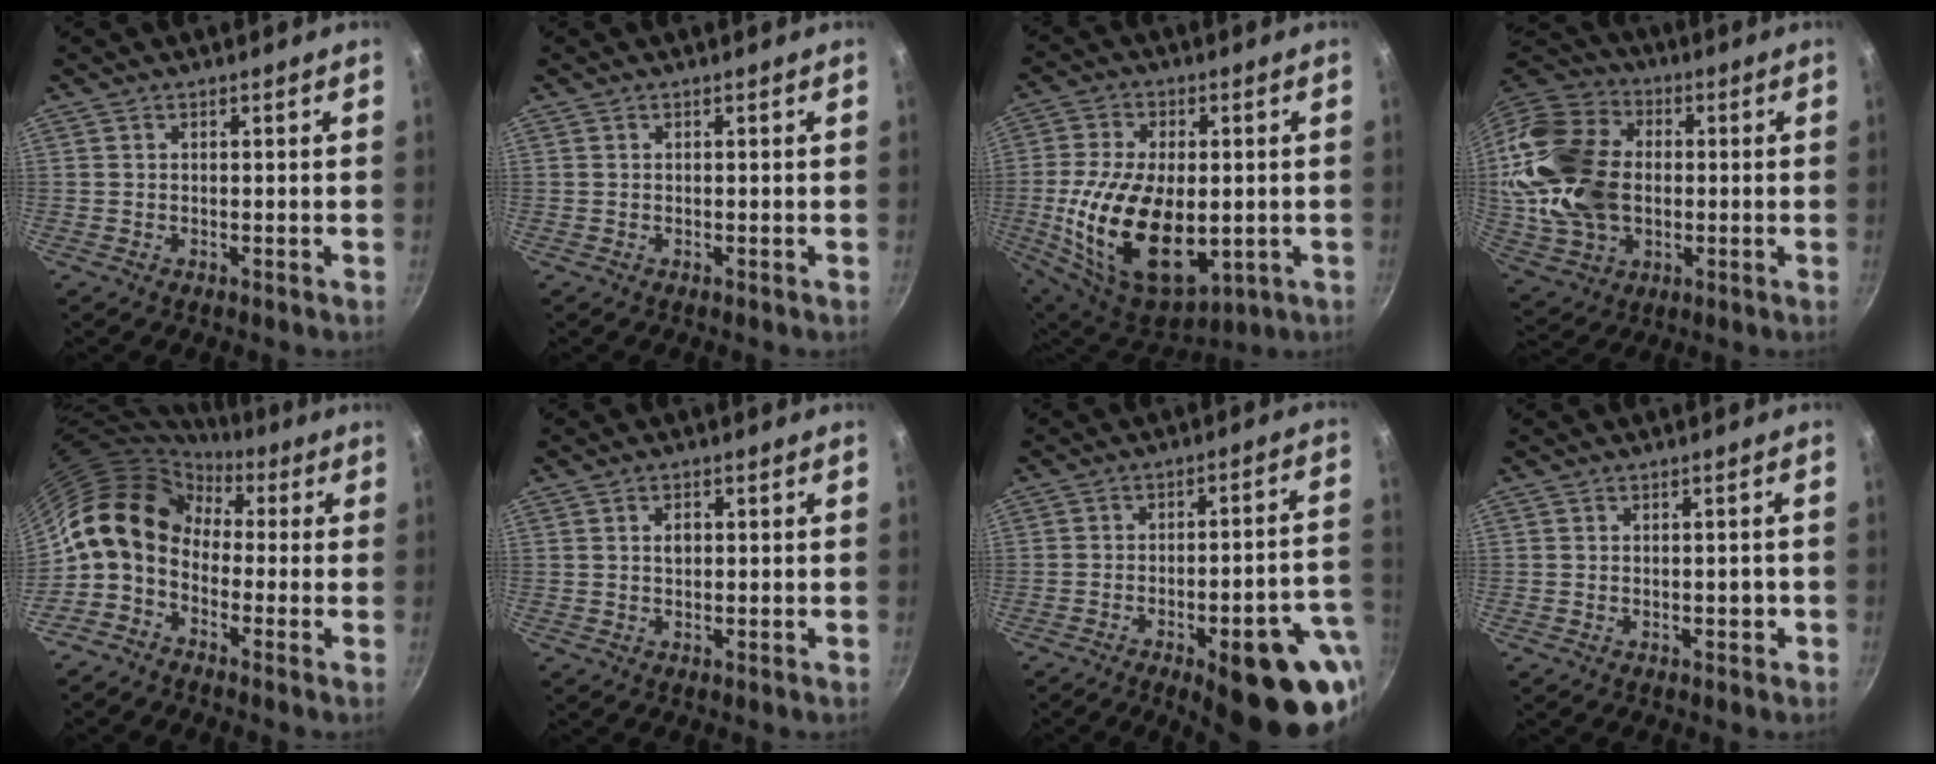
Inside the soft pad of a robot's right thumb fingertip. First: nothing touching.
{"total": 0.0}
{"total": 21.8, "force": [-2.5, 12.6, 17.6], "torque": [-0.317, -0.008, -0.027]}
{"total": 22.5, "force": [0.6, 16.5, 15.3], "torque": [-0.285, 0.024, 0.020]}
{"total": 12.2, "force": [0.1, 9.3, 8.0], "torque": [-0.117, 0.035, -0.023]}
{"total": 2.0, "force": [0.3, 1.4, 1.5], "torque": [-0.019, 0.002, 0.005]}
{"total": 21.9, "force": [-9.4, 7.3, 18.3], "torque": [-0.172, 0.030, -0.120]}
{"total": 1.6, "force": [-0.5, 1.1, 1.1], "torque": [0.000, 0.010, -0.007]}